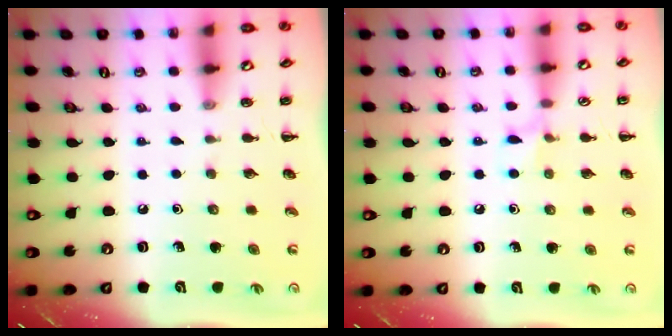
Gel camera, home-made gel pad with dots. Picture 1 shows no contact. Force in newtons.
{"total": 5.3, "press": 4.9, "slide": 1.9}